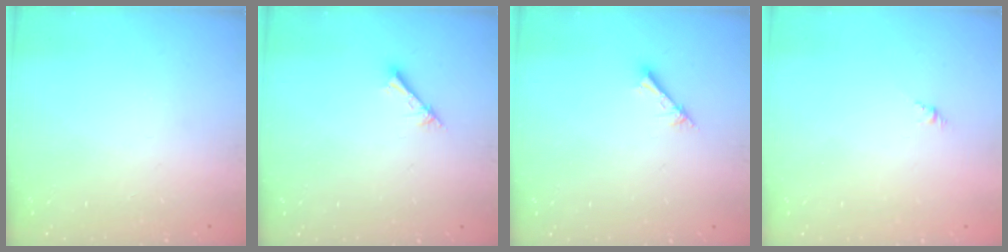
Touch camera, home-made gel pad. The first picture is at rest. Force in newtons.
{"total": 1.6, "press": 1.6, "slide": 0.2}
{"total": 1.6, "press": 1.6, "slide": 0.2}
{"total": 1.6, "press": 1.5, "slide": 0.5}